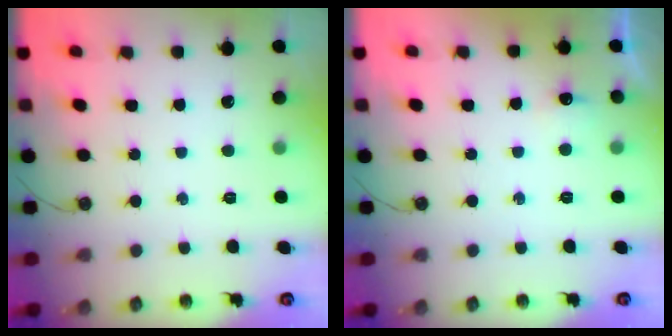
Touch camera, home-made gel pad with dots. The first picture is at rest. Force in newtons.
{"total": 4.9, "press": 4.7, "slide": 1.0}